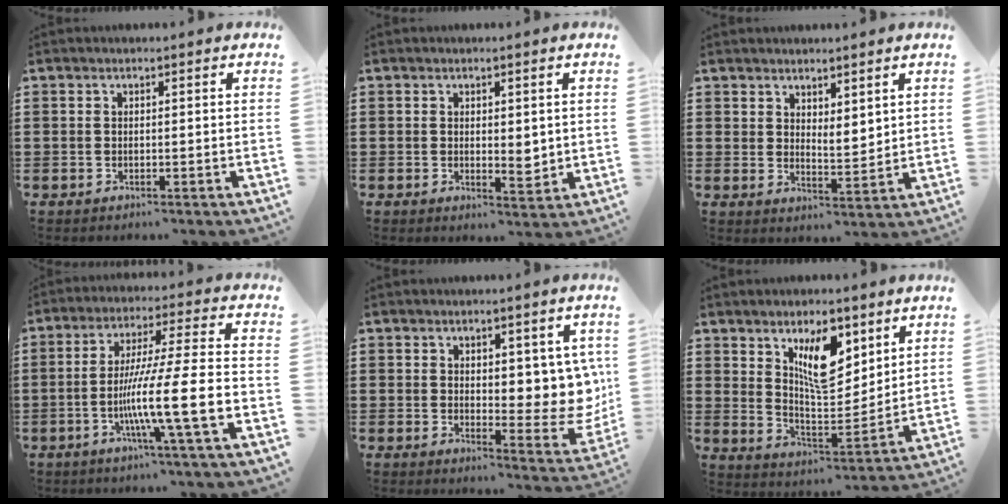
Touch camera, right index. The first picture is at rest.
{"total": 3.3, "force": [0.8, 2.4, 2.1], "torque": [-0.028, 0.002, 0.013]}
{"total": 3.6, "force": [3.4, 1.0, 0.2], "torque": [-0.014, -0.010, 0.067]}
{"total": 12.3, "force": [-4.0, 0.1, 11.7], "torque": [-0.215, -0.011, -0.077]}
{"total": 5.6, "force": [2.8, 3.5, 3.4], "torque": [-0.037, -0.017, 0.049]}
{"total": 10.1, "force": [5.9, 4.5, 6.9], "torque": [-0.112, -0.019, 0.100]}